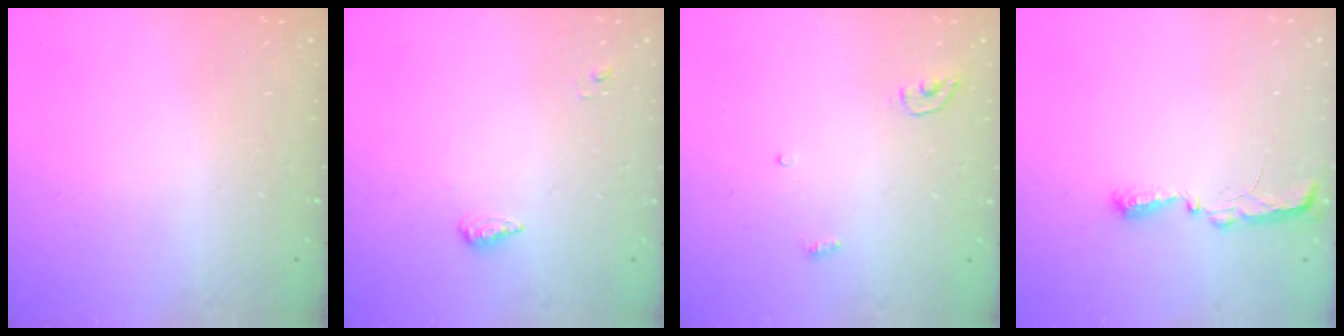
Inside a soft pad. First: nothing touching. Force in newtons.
{"total": 5.6, "press": 5.4, "slide": 1.2}
{"total": 3.5, "press": 3.5, "slide": 0.3}
{"total": 5.4, "press": 5.3, "slide": 0.7}